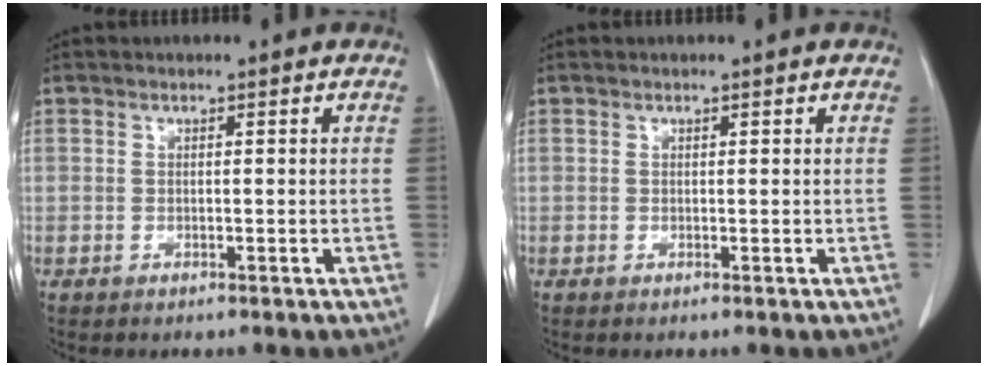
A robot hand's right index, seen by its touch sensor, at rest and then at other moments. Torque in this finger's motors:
{"motor_torque": [0.23, -0.02, 0.03, 0.01]}